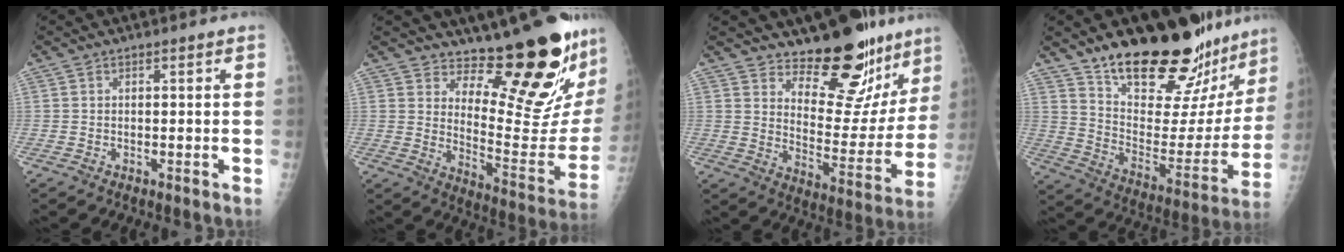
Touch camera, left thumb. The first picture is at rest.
{"total": 20.1, "force": [14.8, 5.5, 12.4], "torque": [-0.134, -0.157, 0.211]}
{"total": 18.3, "force": [14.8, 7.4, 7.9], "torque": [-0.047, -0.129, 0.205]}
{"total": 28.6, "force": [22.3, 10.4, 14.5], "torque": [-0.180, -0.116, 0.329]}